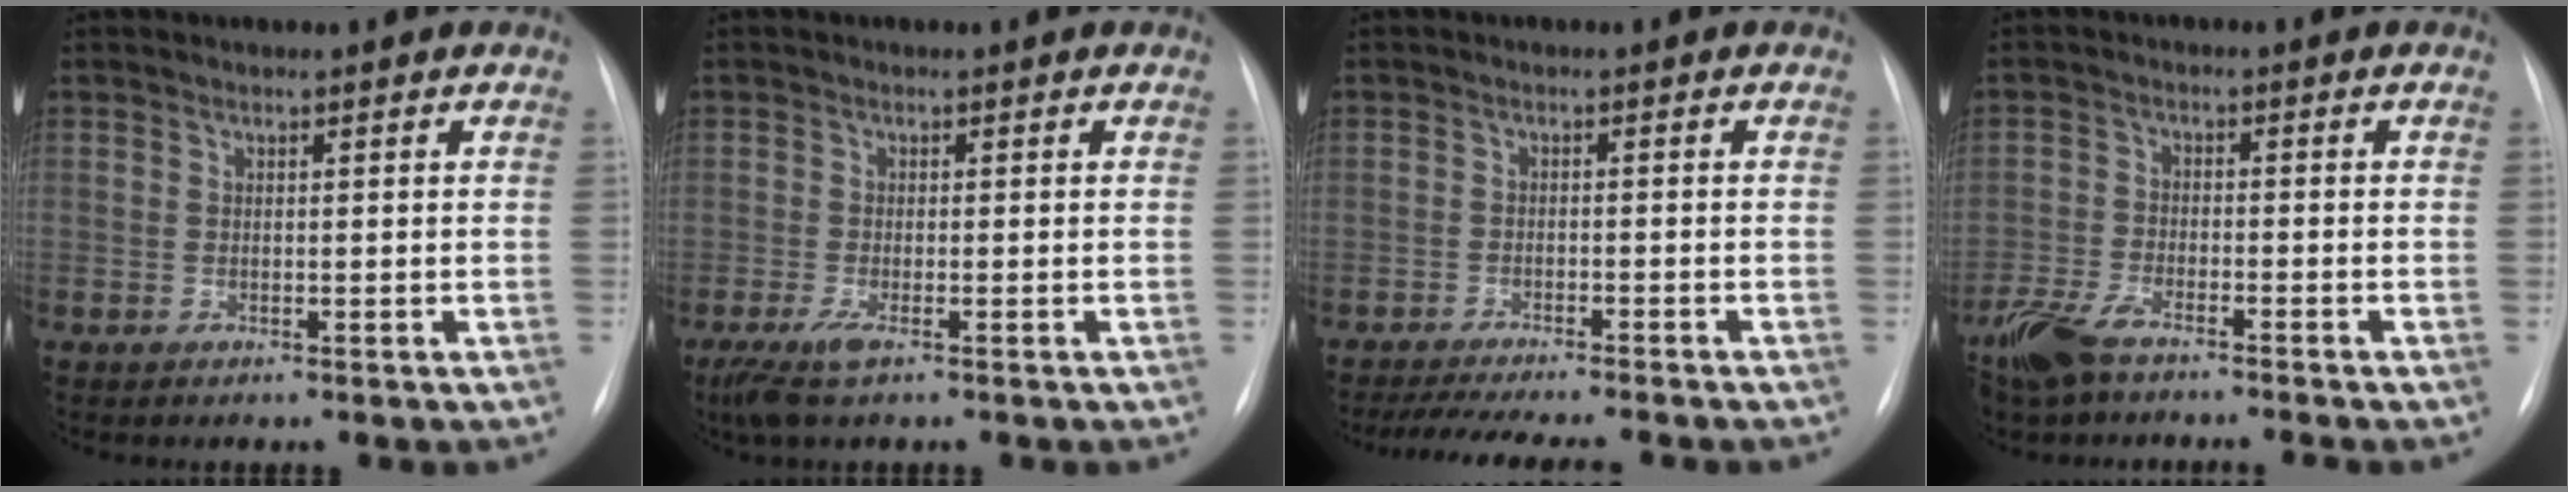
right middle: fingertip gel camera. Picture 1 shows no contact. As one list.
[{"total": 3.5, "force": [-2.0, 0.7, 2.8], "torque": [-0.066, -0.012, -0.038]}, {"total": 12.5, "force": [-11.0, 1.3, 5.7], "torque": [-0.078, -0.011, -0.150]}, {"total": 6.8, "force": [-5.6, 1.3, 3.6], "torque": [-0.078, -0.018, -0.110]}]